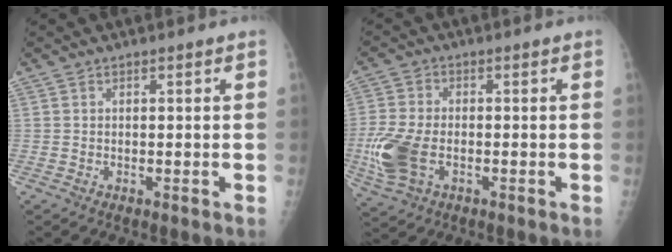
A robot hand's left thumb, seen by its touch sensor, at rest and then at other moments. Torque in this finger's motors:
{"motor_torque": [0.70, 0.75, 0.99, 0.44, 0.17]}